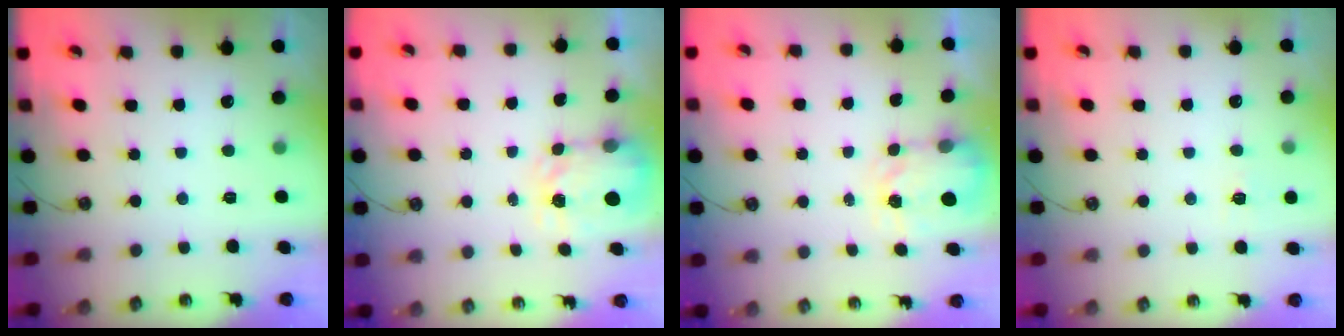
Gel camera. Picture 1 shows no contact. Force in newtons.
{"total": 4.0, "press": 3.9, "slide": 0.6}
{"total": 3.9, "press": 3.9, "slide": 0.5}
{"total": 4.9, "press": 4.9, "slide": 0.5}